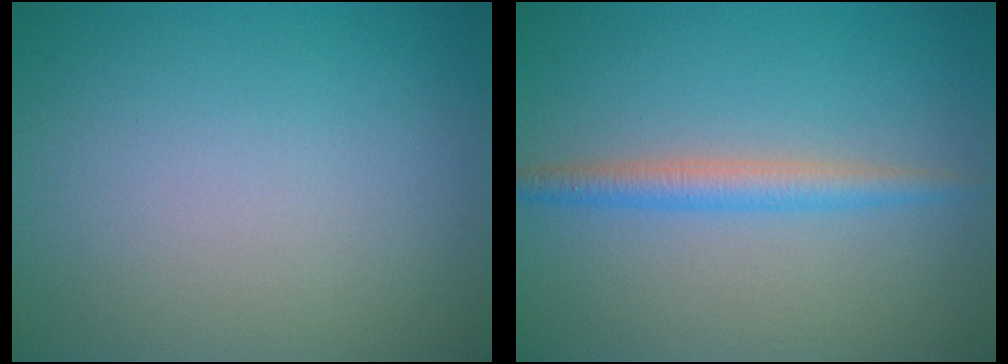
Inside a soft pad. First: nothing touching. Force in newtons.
{"total": 2.5, "press": 2.5, "slide": 0.1}